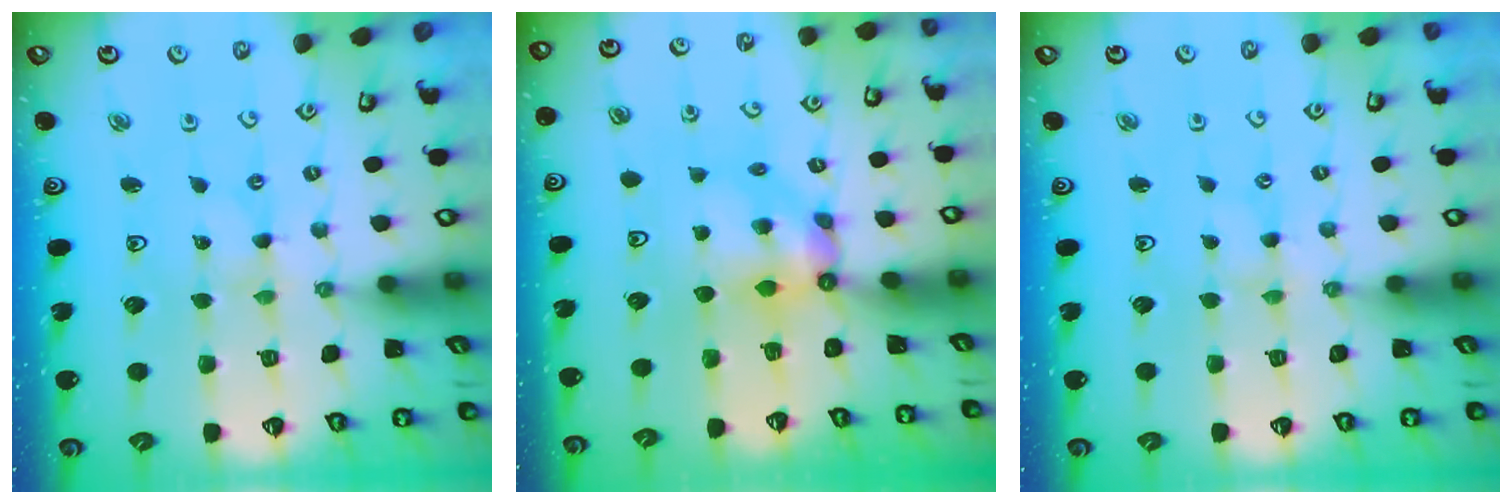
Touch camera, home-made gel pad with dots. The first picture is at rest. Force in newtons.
{"total": 5.4, "press": 5.4, "slide": 0.8}
{"total": 0.0}